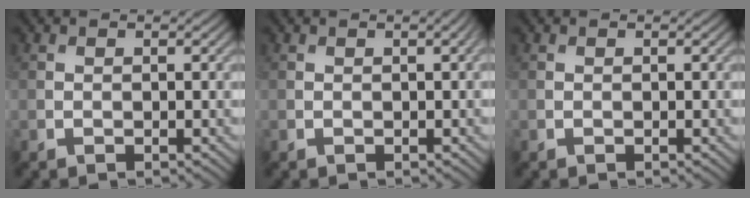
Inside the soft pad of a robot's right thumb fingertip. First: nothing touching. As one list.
[{"total": 0.0}, {"total": 0.0}]